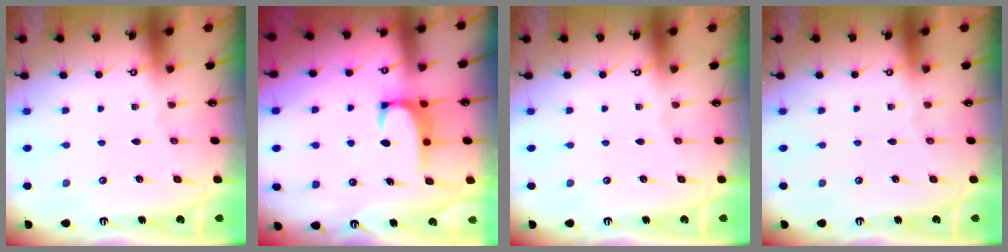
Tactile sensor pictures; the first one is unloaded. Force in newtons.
{"total": 2.0, "press": 2.0, "slide": 0.3}
{"total": 0.0}
{"total": 0.0}